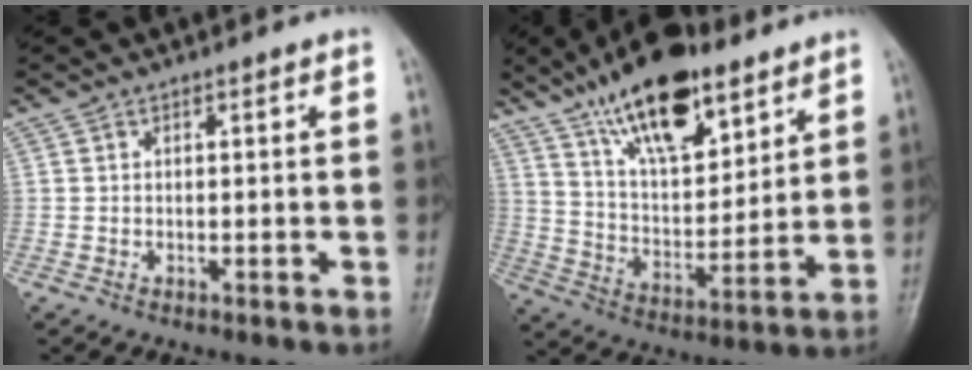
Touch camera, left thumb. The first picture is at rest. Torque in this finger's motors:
{"motor_torque": [1.10, 1.08, 1.44, -1.33, 0.27]}